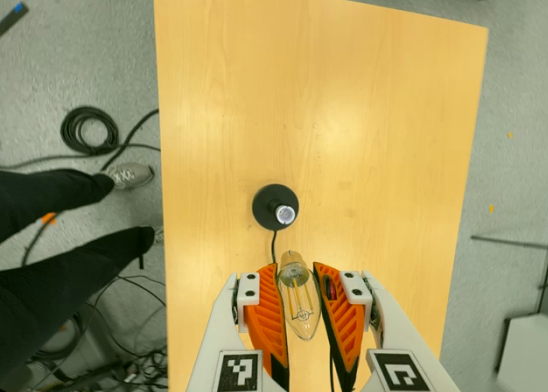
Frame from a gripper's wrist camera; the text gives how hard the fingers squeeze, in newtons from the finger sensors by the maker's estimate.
{"total": 21.2, "left": 22.9, "right": 19.6}